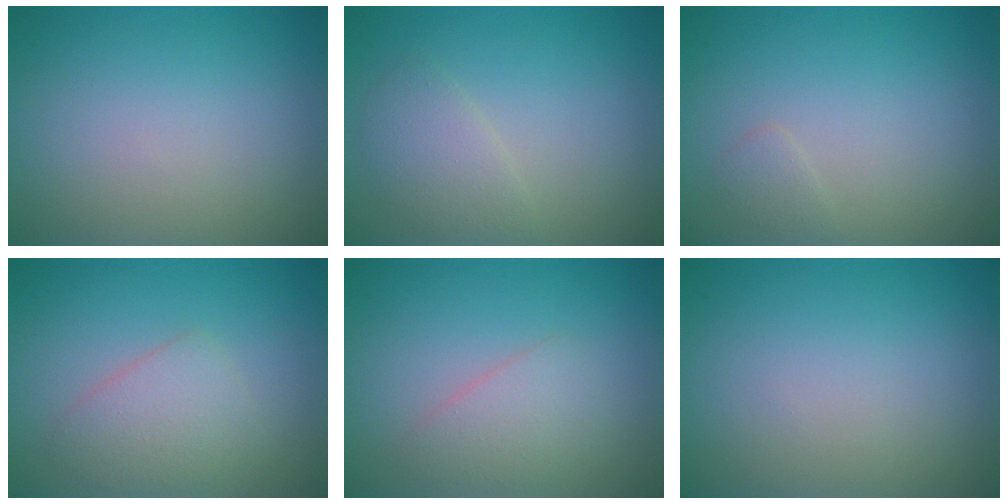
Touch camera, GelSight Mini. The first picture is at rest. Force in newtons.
{"total": 2.3, "press": 2.3, "slide": 0.1}
{"total": 0.8, "press": 0.8, "slide": 0.0}
{"total": 2.9, "press": 2.9, "slide": 0.0}
{"total": 2.3, "press": 2.3, "slide": 0.1}
{"total": 0.0}